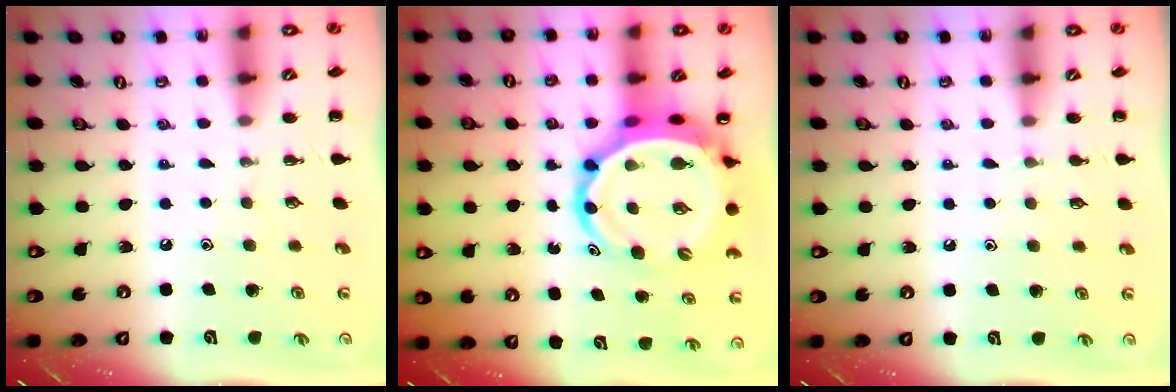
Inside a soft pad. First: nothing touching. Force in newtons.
{"total": 9.1, "press": 8.7, "slide": 2.5}
{"total": 3.7, "press": 3.5, "slide": 1.3}